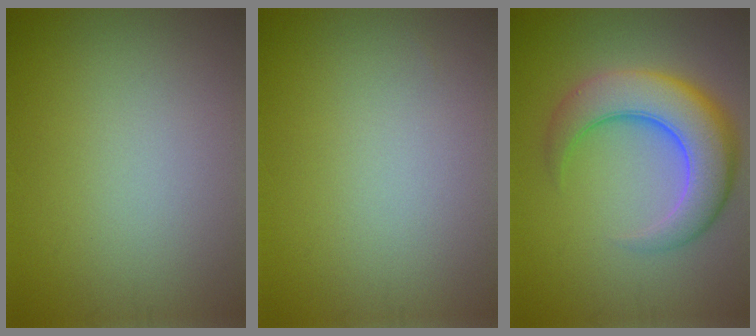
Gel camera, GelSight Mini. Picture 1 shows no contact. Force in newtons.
{"total": 0.0}
{"total": 7.8, "press": 7.8, "slide": 0.4}